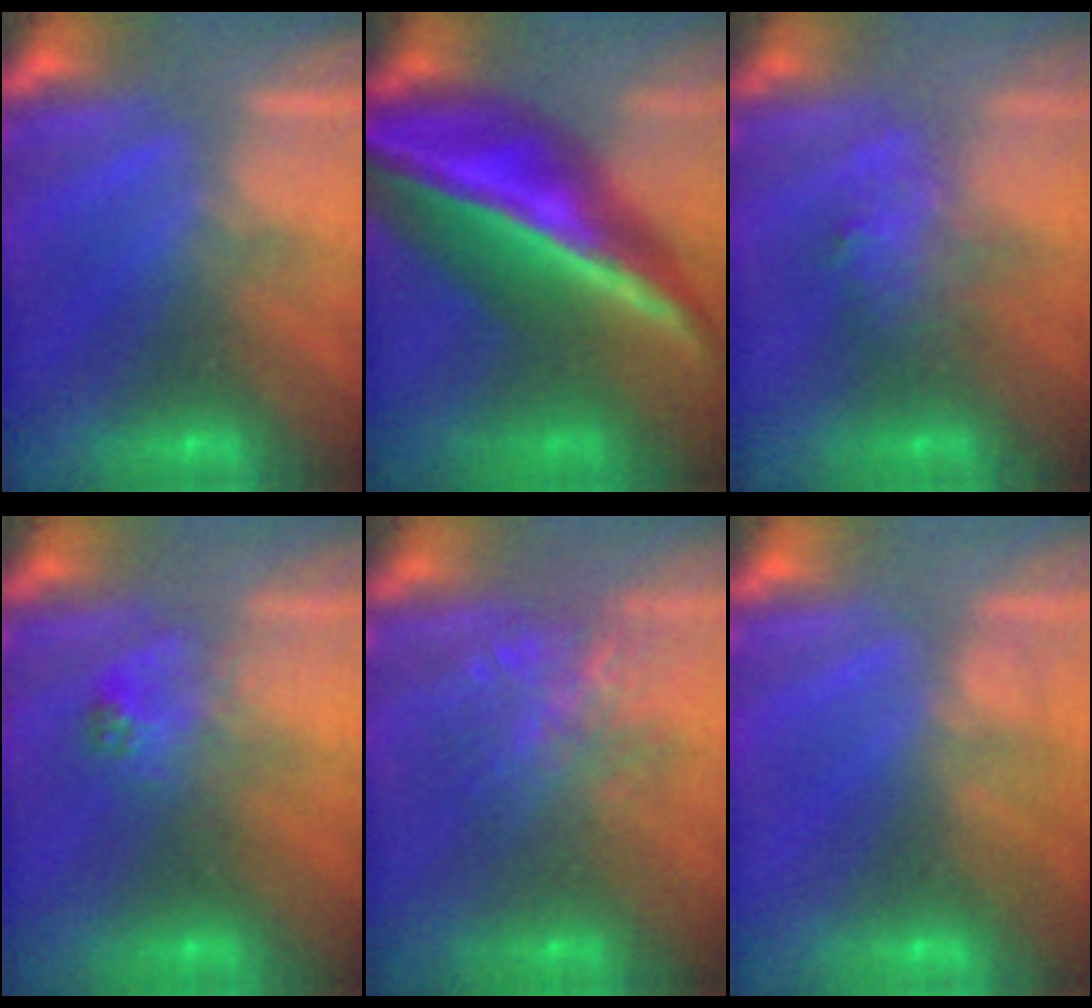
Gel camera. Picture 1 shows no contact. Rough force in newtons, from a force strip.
{"total": 6.7}
{"total": 2.6}
{"total": 2.3}
{"total": 7.5}
{"total": 2.0}